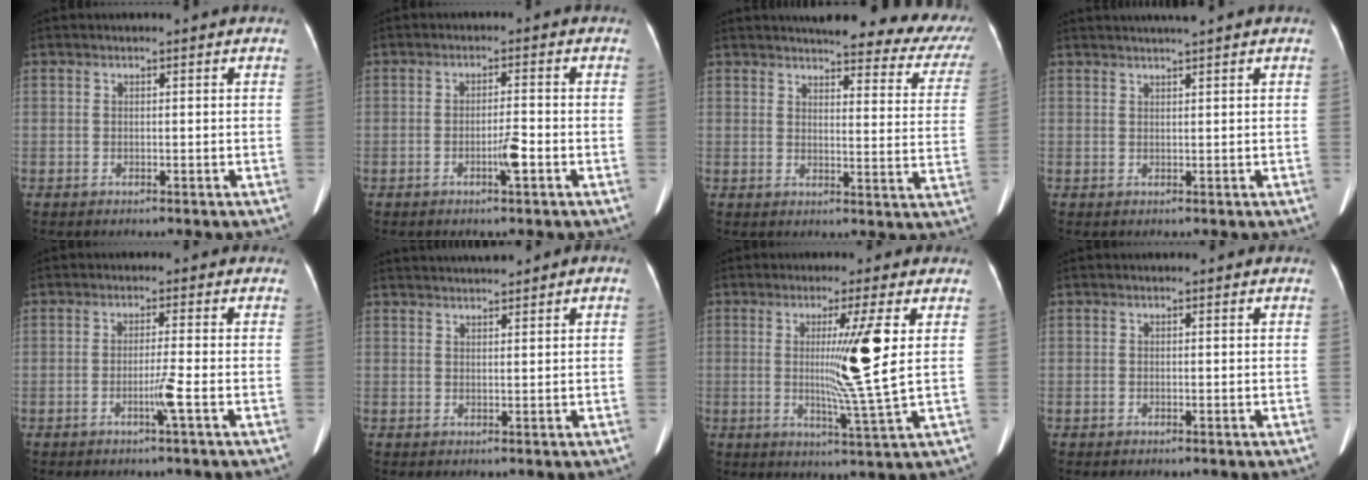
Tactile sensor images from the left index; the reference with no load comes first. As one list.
[{"total": 2.8, "force": [-1.3, 0.2, 2.5], "torque": [-0.044, -0.001, -0.022]}, {"total": 21.8, "force": [19.5, 4.6, 8.6], "torque": [-0.087, -0.045, 0.202]}, {"total": 3.3, "force": [2.9, -0.6, 1.5], "torque": [-0.015, 0.019, 0.046]}, {"total": 2.6, "force": [-1.2, -0.8, 2.2], "torque": [-0.043, -0.005, -0.022]}, {"total": 3.3, "force": [3.0, 0.1, 1.5], "torque": [-0.028, 0.026, 0.055]}, {"total": 8.8, "force": [1.3, -1.9, 8.5], "torque": [-0.151, -0.021, 0.026]}, {"total": 0.0}]